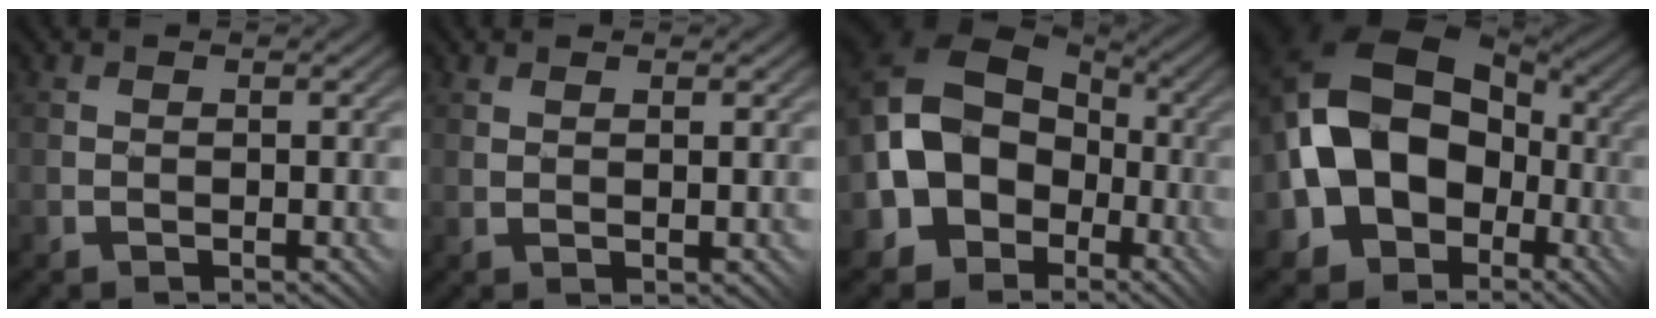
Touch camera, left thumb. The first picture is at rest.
{"total": 2.2, "force": [0.7, -0.1, 2.1], "torque": [-0.037, 0.006, 0.019]}
{"total": 13.5, "force": [-2.0, 11.2, 7.2], "torque": [-0.171, -0.011, -0.052]}
{"total": 14.5, "force": [-2.1, 11.2, 8.8], "torque": [-0.172, -0.006, -0.042]}